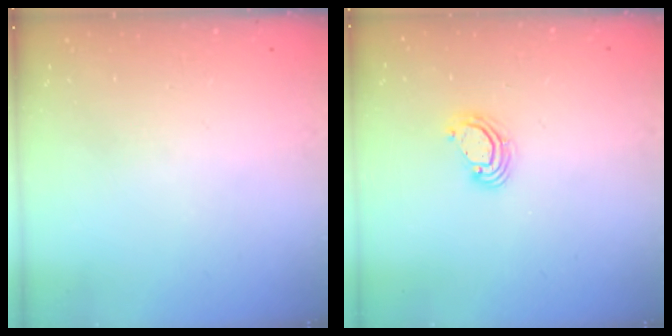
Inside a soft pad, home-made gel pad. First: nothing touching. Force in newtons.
{"total": 4.8, "press": 4.8, "slide": 0.3}